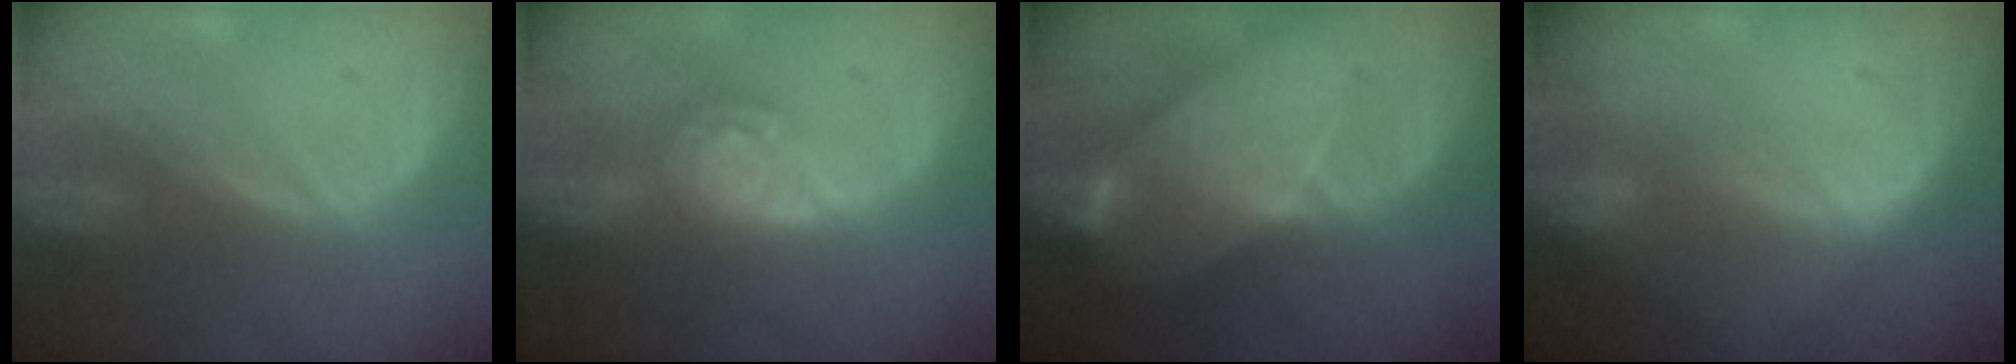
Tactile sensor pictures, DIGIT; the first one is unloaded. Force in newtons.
{"total": 6.6, "press": 6.6, "slide": 0.3}
{"total": 8.2, "press": 7.9, "slide": 2.2}
{"total": 2.0, "press": 2.0, "slide": 0.1}